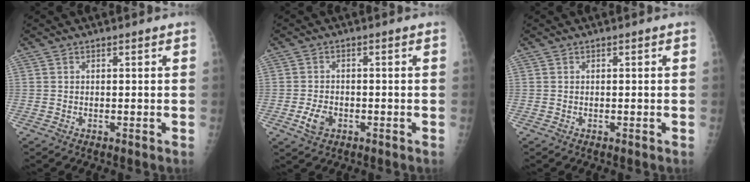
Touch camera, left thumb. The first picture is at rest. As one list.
[{"total": 3.8, "force": [-1.4, 2.6, 2.4], "torque": [-0.043, 0.002, -0.025]}, {"total": 0.0}]